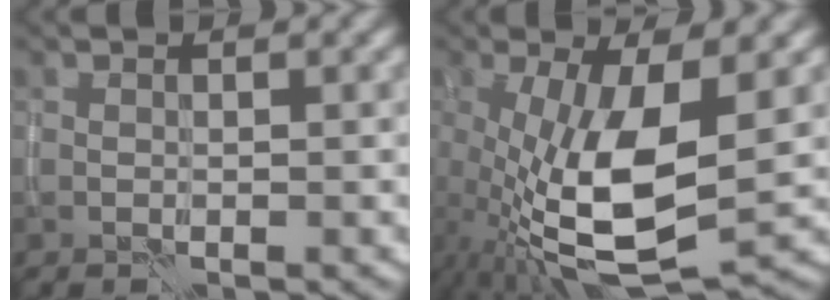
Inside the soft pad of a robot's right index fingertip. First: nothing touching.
{"total": 11.8, "force": [-1.3, 4.6, 10.8], "torque": [-0.212, -0.025, -0.019]}